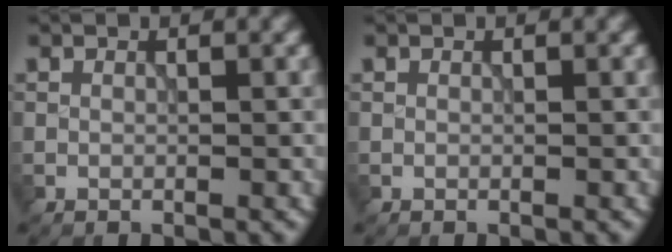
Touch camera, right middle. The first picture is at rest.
{"total": 0.0}